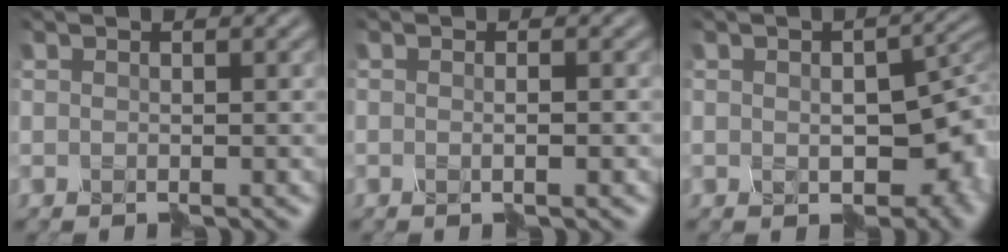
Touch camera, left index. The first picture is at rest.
{"total": 0.7, "force": [-0.4, -0.3, 0.4], "torque": [-0.008, -0.004, 0.001]}
{"total": 10.2, "force": [-1.8, 6.2, 7.8], "torque": [-0.088, -0.025, -0.008]}